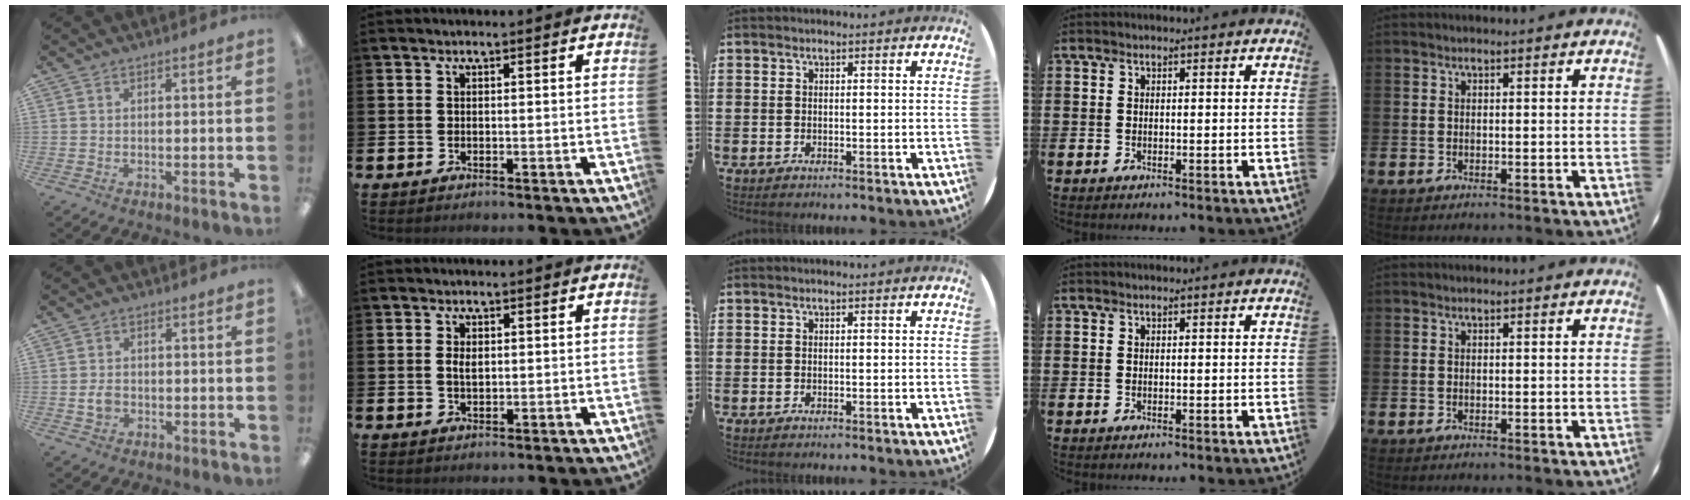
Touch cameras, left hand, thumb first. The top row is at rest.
{"thumb": {"total": 3.0, "force": [-0.6, 2.2, 1.9], "torque": [-0.033, 0.005, -0.010]}, "index": {"total": 1.7, "force": [0.4, 1.0, 1.4], "torque": [-0.017, 0.002, 0.003]}}